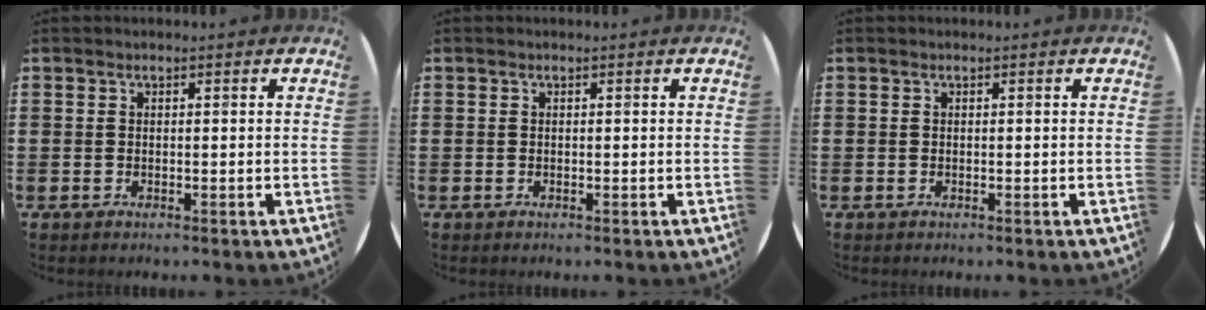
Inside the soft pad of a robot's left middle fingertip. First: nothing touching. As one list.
[{"total": 0.0}, {"total": 0.0}]